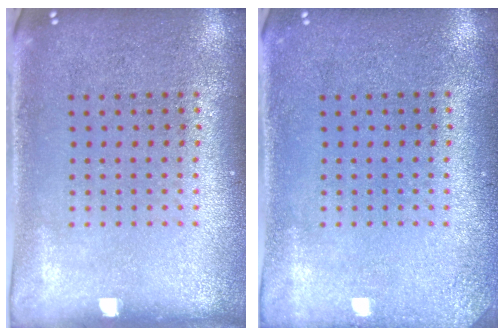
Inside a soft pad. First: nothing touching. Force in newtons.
{"total": 1.4, "press": 1.4, "slide": 0.1}